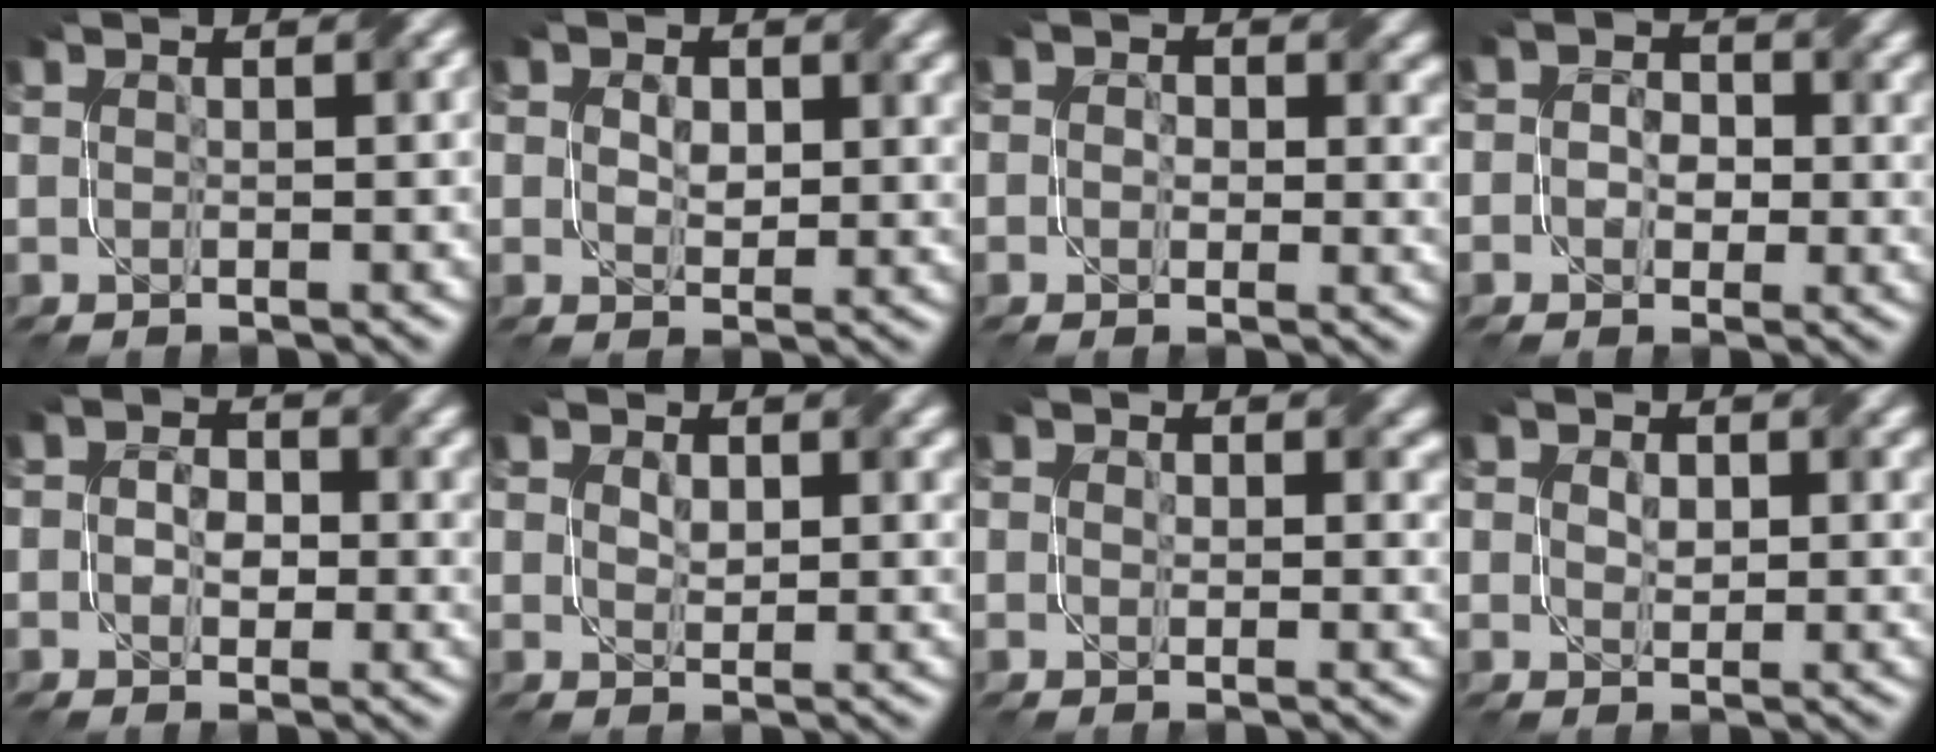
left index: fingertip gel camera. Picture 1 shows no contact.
{"total": 3.2, "force": [0.9, 2.2, 2.1], "torque": [-0.038, -0.005, 0.014]}
{"total": 3.6, "force": [0.8, 2.7, 2.2], "torque": [-0.027, 0.001, 0.003]}
{"total": 3.7, "force": [0.5, 3.1, 2.1], "torque": [-0.020, 0.001, -0.019]}
{"total": 3.2, "force": [0.1, 2.4, 2.1], "torque": [-0.037, -0.003, -0.003]}
{"total": 2.7, "force": [1.1, 1.8, 1.7], "torque": [-0.035, -0.004, 0.020]}
{"total": 2.8, "force": [1.0, 2.0, 1.7], "torque": [-0.024, -0.005, 0.014]}
{"total": 2.4, "force": [0.8, 1.7, 1.5], "torque": [-0.031, -0.004, 0.016]}